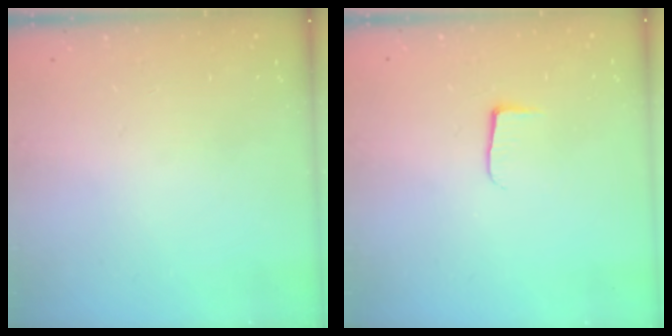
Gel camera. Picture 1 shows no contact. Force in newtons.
{"total": 3.8, "press": 3.8, "slide": 0.5}